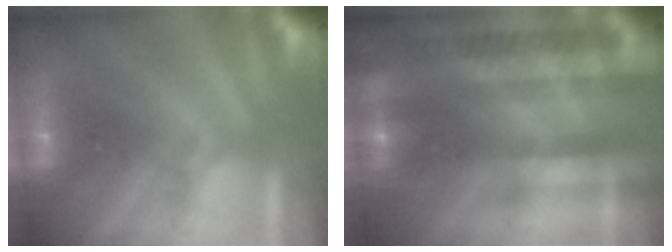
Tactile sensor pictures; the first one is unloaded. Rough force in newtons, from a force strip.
{"total": 2.3}